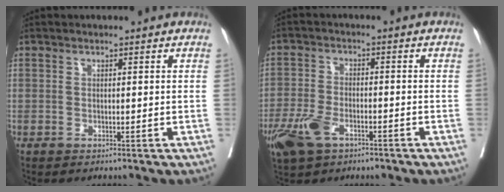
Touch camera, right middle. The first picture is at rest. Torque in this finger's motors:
{"motor_torque": [1.20, -0.93, 0.52, 0.12]}